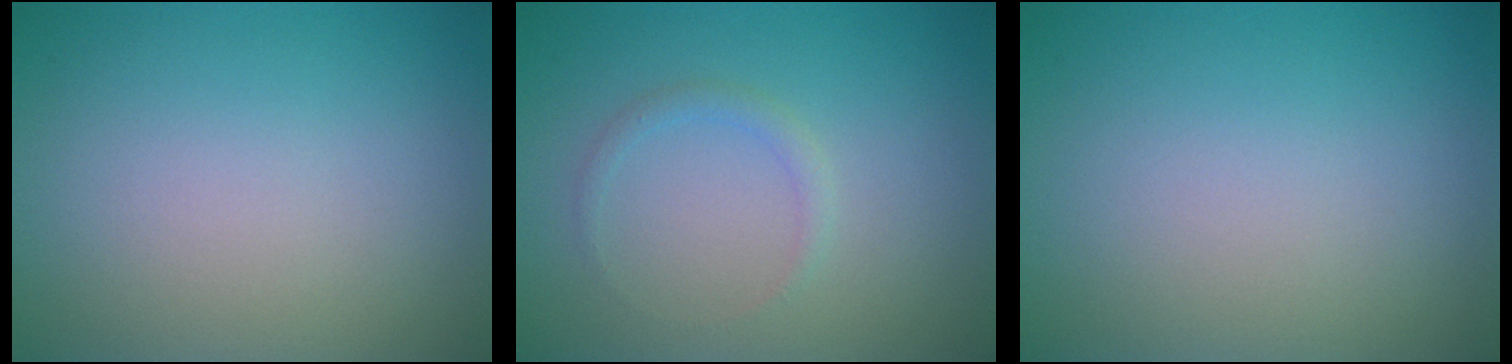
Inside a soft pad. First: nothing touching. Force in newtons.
{"total": 1.0, "press": 1.0, "slide": 0.1}
{"total": 0.0}